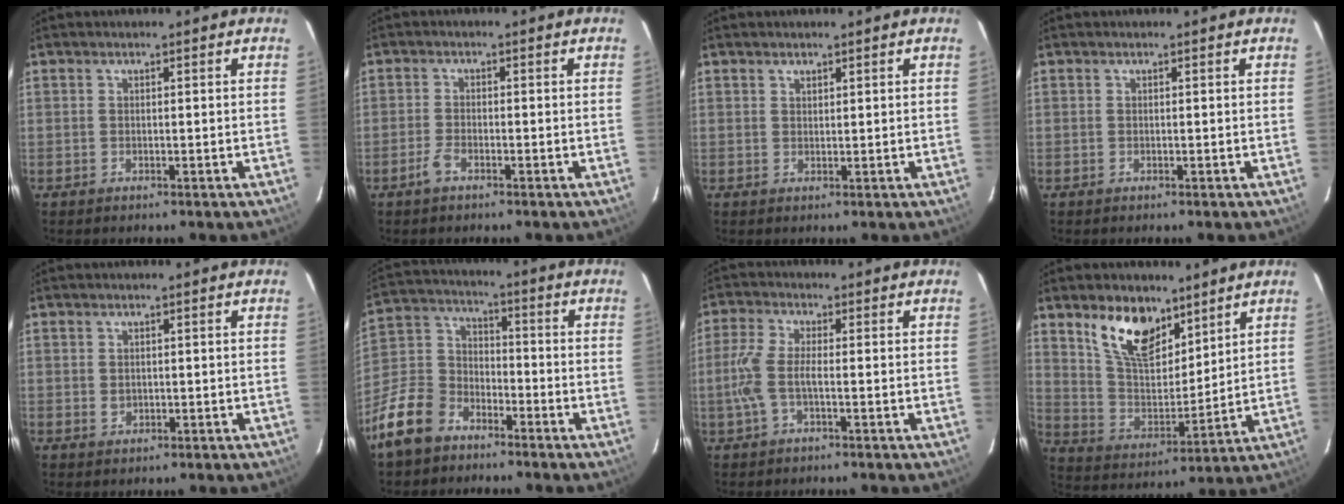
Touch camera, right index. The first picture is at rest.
{"total": 2.5, "force": [-1.7, 0.8, 1.7], "torque": [-0.048, 0.001, -0.036]}
{"total": 1.0, "force": [0.8, 0.6, 0.2], "torque": [-0.002, 0.002, 0.014]}
{"total": 0.0}
{"total": 1.4, "force": [0.0, 1.2, 0.6], "torque": [-0.010, 0.001, 0.002]}
{"total": 13.9, "force": [-9.2, 8.7, 5.7], "torque": [-0.148, 0.034, -0.172]}
{"total": 5.8, "force": [-1.3, 1.7, 5.4], "torque": [-0.126, 0.003, -0.025]}
{"total": 13.5, "force": [8.8, 6.8, 7.8], "torque": [-0.147, 0.006, 0.170]}